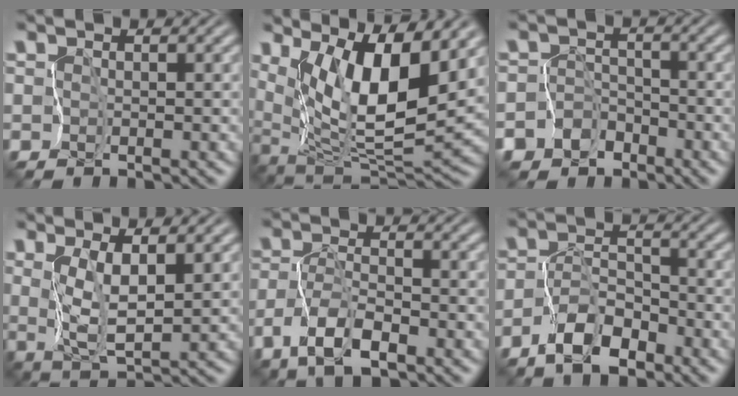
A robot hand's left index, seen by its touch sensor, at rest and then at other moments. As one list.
[{"total": 9.4, "force": [4.5, 2.3, 7.9], "torque": [-0.141, -0.013, 0.092]}, {"total": 7.0, "force": [-4.9, 5.0, -0.2], "torque": [0.018, -0.007, -0.091]}, {"total": 3.3, "force": [1.9, 0.3, 2.7], "torque": [-0.064, -0.002, 0.047]}, {"total": 3.8, "force": [-2.2, 1.3, 2.8], "torque": [-0.056, 0.005, -0.045]}, {"total": 4.5, "force": [-3.1, 1.9, 2.5], "torque": [-0.045, 0.008, -0.060]}]